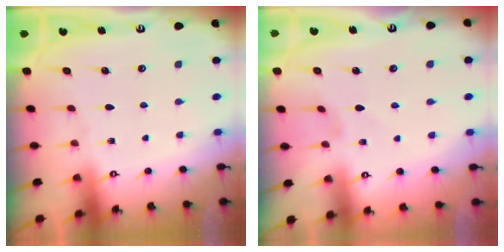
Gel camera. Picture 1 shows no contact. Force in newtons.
{"total": 0.0}